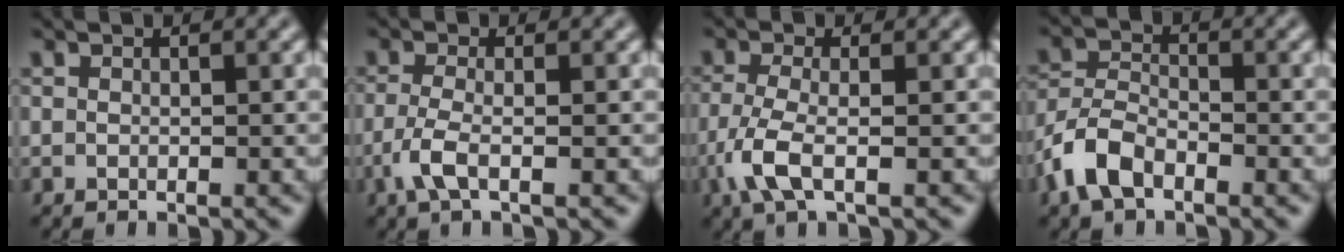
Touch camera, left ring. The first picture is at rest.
{"total": 2.6, "force": [-1.1, 0.7, 2.3], "torque": [-0.054, -0.002, -0.029]}
{"total": 3.6, "force": [-1.4, 1.1, 3.1], "torque": [-0.076, -0.003, -0.034]}
{"total": 4.5, "force": [-2.7, 2.3, 2.7], "torque": [-0.054, 0.002, -0.065]}